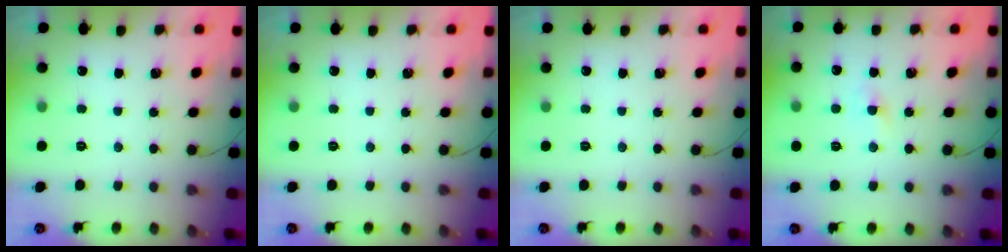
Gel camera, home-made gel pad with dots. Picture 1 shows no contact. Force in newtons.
{"total": 0.0}
{"total": 0.0}
{"total": 2.2, "press": 2.1, "slide": 0.8}